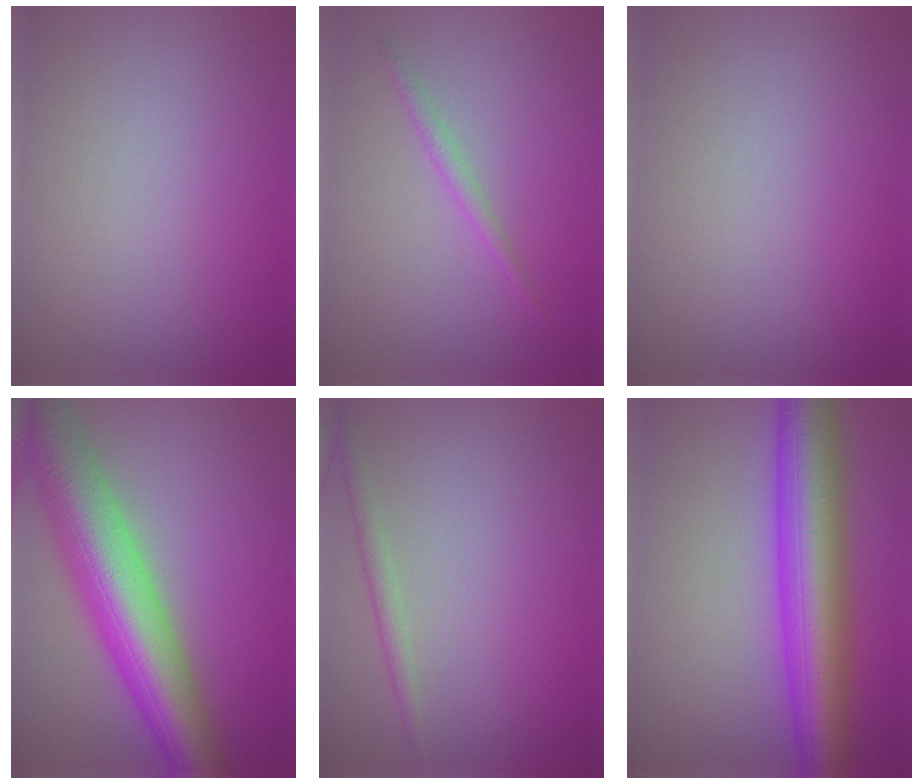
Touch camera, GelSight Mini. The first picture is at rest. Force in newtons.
{"total": 1.4, "press": 1.4, "slide": 0.1}
{"total": 0.0}
{"total": 12.8, "press": 12.8, "slide": 0.2}
{"total": 1.6, "press": 1.6, "slide": 0.0}
{"total": 10.5, "press": 10.5, "slide": 0.2}